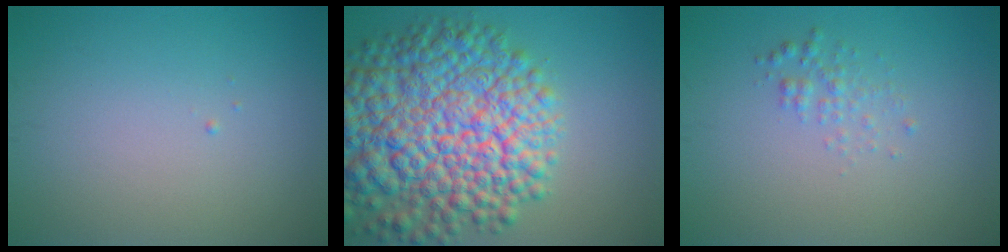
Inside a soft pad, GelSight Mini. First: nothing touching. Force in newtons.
{"total": 13.7, "press": 13.7, "slide": 0.6}
{"total": 1.3, "press": 1.3, "slide": 0.0}